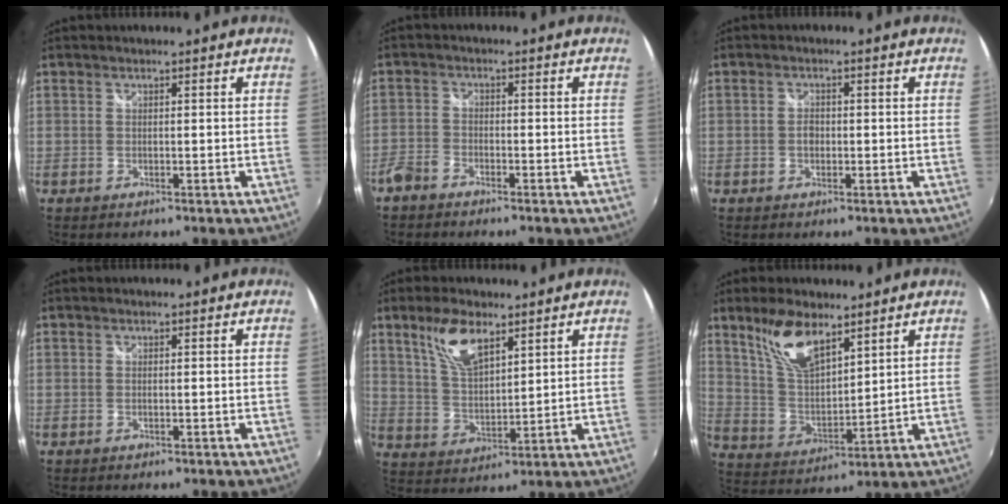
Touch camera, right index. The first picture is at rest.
{"total": 3.6, "force": [-2.9, 1.7, 1.2], "torque": [-0.034, 0.001, -0.061]}
{"total": 1.8, "force": [-0.4, 1.4, 1.1], "torque": [-0.020, 0.001, -0.007]}
{"total": 0.0}
{"total": 9.5, "force": [5.8, 4.0, 6.4], "torque": [-0.122, 0.008, 0.119]}
{"total": 11.9, "force": [7.8, 4.8, 7.5], "torque": [-0.142, 0.008, 0.161]}